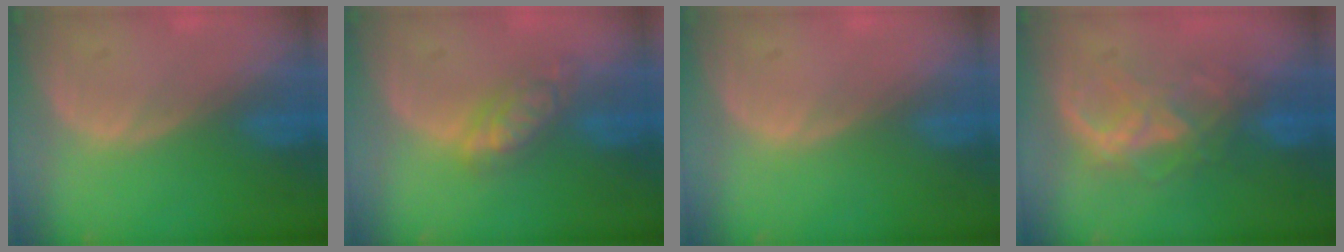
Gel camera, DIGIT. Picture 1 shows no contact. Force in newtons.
{"total": 5.7, "press": 5.1, "slide": 2.6}
{"total": 0.0}
{"total": 6.3, "press": 6.3, "slide": 0.7}